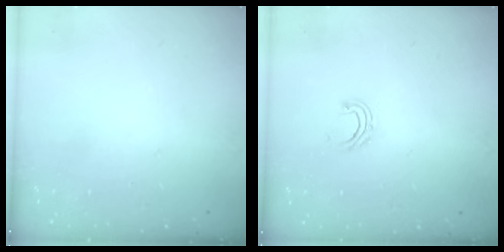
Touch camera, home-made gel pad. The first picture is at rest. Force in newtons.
{"total": 6.3, "press": 6.2, "slide": 1.0}